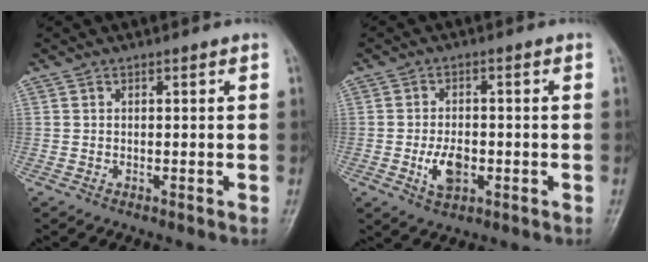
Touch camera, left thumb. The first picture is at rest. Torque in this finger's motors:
{"motor_torque": [0.56, 1.32, 0.74, 0.03, 0.02]}